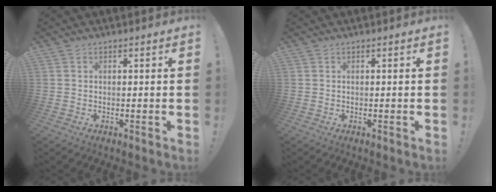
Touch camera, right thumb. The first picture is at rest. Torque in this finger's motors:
{"motor_torque": [0.00, 0.00, 0.00, 0.00, 0.00]}